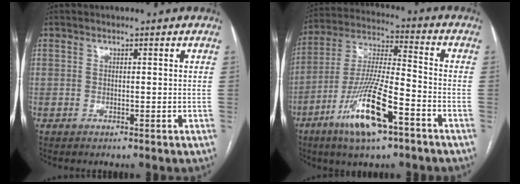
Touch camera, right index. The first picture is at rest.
{"total": 15.1, "force": [-7.8, 2.6, 12.7], "torque": [-0.256, -0.015, -0.140]}